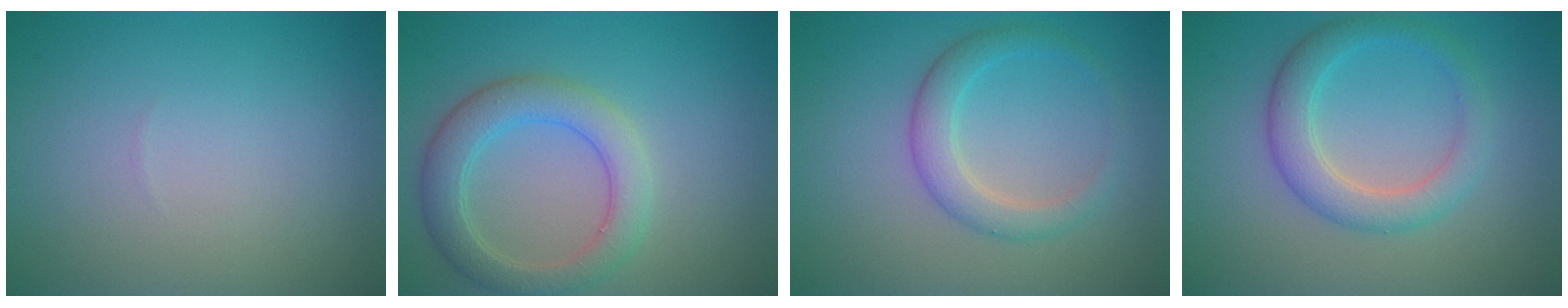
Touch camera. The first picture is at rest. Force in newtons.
{"total": 4.4, "press": 4.4, "slide": 0.3}
{"total": 2.9, "press": 2.9, "slide": 0.1}
{"total": 3.7, "press": 3.7, "slide": 0.1}